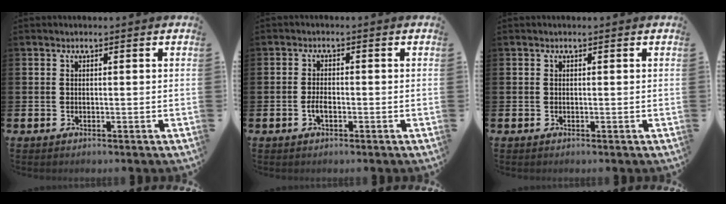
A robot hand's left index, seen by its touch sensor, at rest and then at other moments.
{"total": 2.0, "force": [-0.7, 0.9, 1.6], "torque": [-0.025, -0.001, -0.015]}
{"total": 0.0}